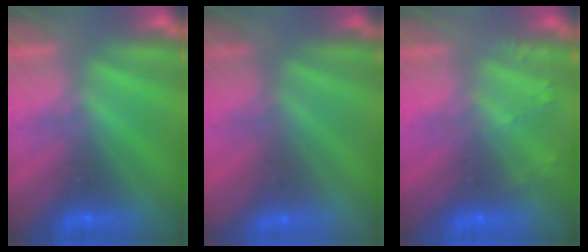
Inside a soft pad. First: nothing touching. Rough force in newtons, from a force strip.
{"total": 2.9}
{"total": 2.2}